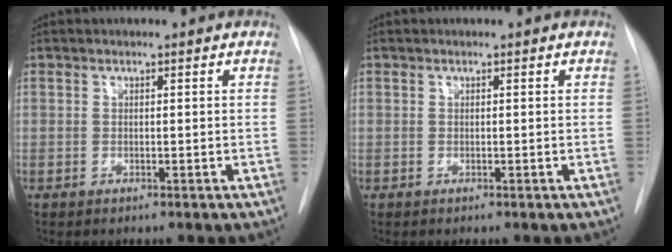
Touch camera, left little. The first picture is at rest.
{"total": 0.0}